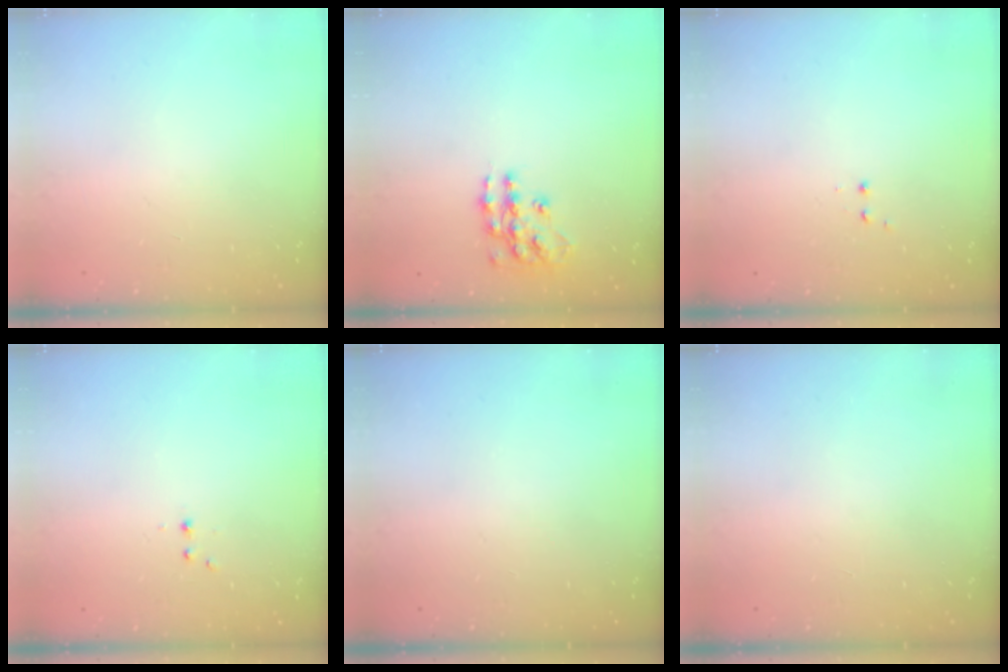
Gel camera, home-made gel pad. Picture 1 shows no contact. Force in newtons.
{"total": 11.7, "press": 11.6, "slide": 0.8}
{"total": 1.2, "press": 1.1, "slide": 0.5}
{"total": 2.2, "press": 1.9, "slide": 1.0}
{"total": 0.0}
{"total": 0.0}